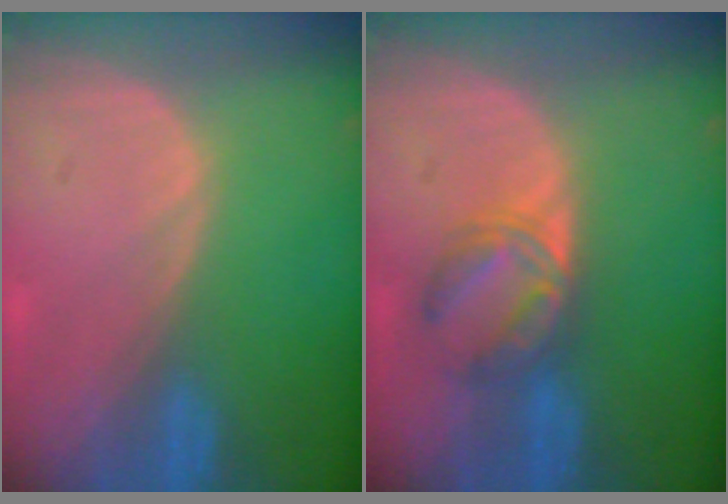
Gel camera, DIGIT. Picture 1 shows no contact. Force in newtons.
{"total": 5.6, "press": 5.5, "slide": 1.0}